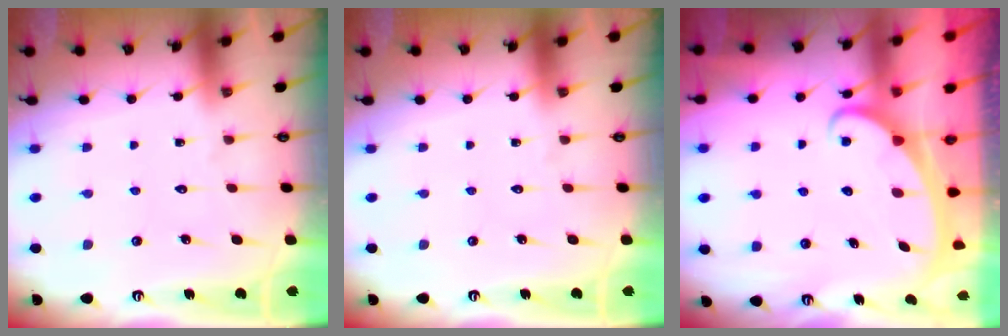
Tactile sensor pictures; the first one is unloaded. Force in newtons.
{"total": 0.0}
{"total": 2.3, "press": 2.3, "slide": 0.3}